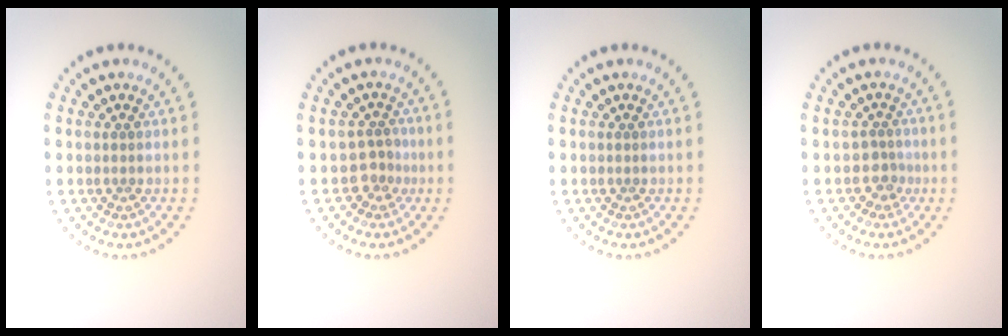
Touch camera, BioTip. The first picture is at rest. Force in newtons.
{"total": 2.0, "press": 1.4, "slide": 1.4}
{"total": 0.0}
{"total": 1.8, "press": 1.2, "slide": 1.3}